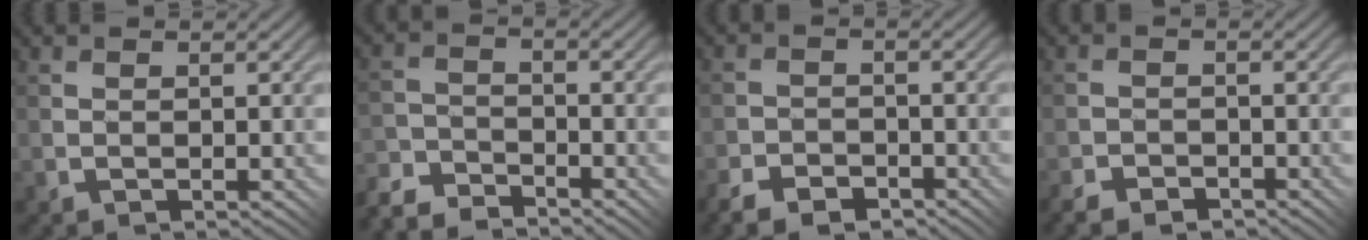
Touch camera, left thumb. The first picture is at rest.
{"total": 6.4, "force": [-6.1, 1.6, 1.4], "torque": [-0.029, 0.000, -0.121]}
{"total": 4.8, "force": [-3.9, 2.1, 1.9], "torque": [-0.039, -0.001, -0.075]}
{"total": 3.2, "force": [-2.8, 1.2, 1.0], "torque": [-0.022, 0.004, -0.054]}